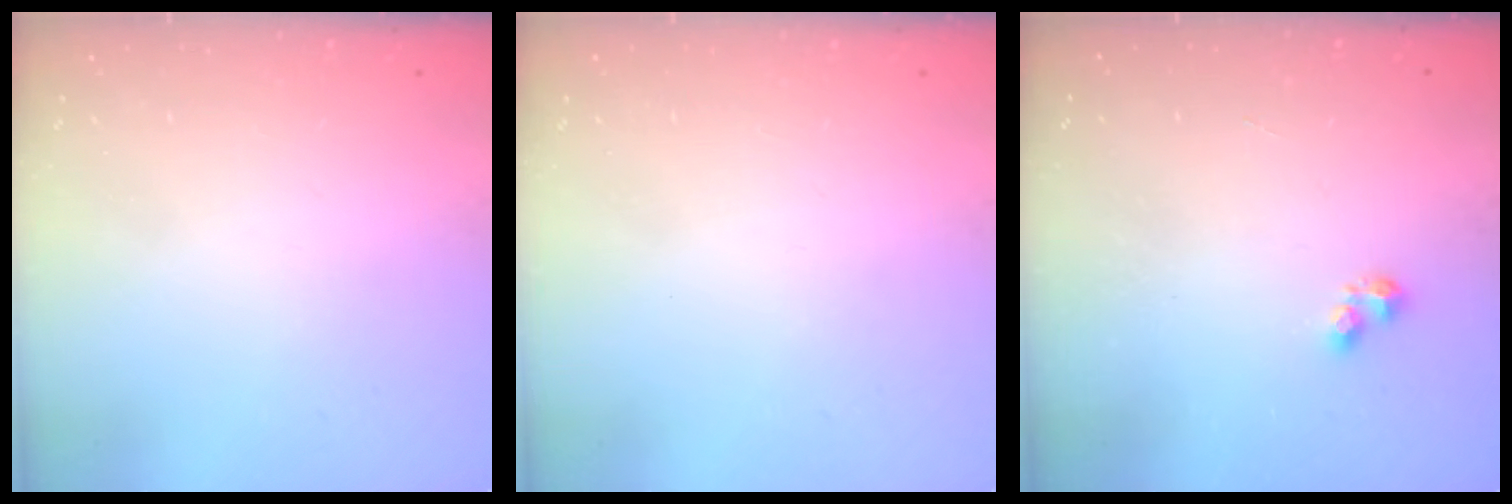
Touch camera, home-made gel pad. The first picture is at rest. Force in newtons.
{"total": 0.0}
{"total": 3.4, "press": 3.3, "slide": 0.5}